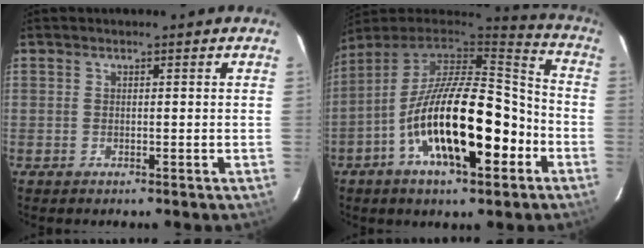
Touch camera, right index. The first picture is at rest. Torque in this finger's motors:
{"motor_torque": [1.39, -0.75, 1.06, 0.21]}